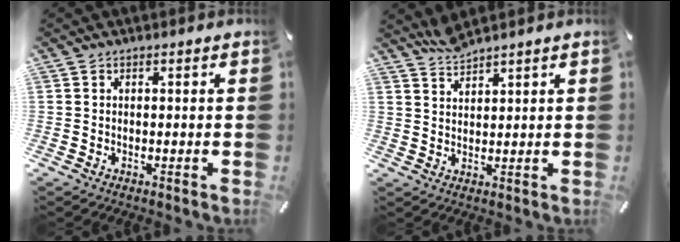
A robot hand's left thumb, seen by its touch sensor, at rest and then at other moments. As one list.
[{"total": 3.7, "force": [3.6, 0.4, 0.7], "torque": [-0.023, -0.021, 0.070]}]